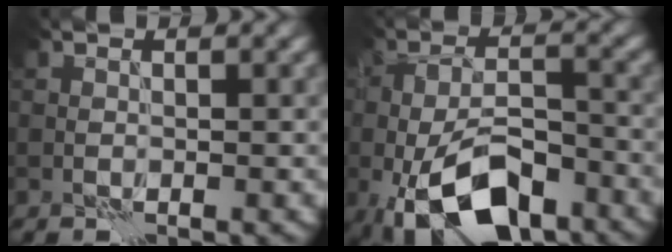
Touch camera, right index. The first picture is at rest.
{"total": 10.4, "force": [-5.5, 4.7, 7.5], "torque": [-0.142, -0.007, -0.097]}